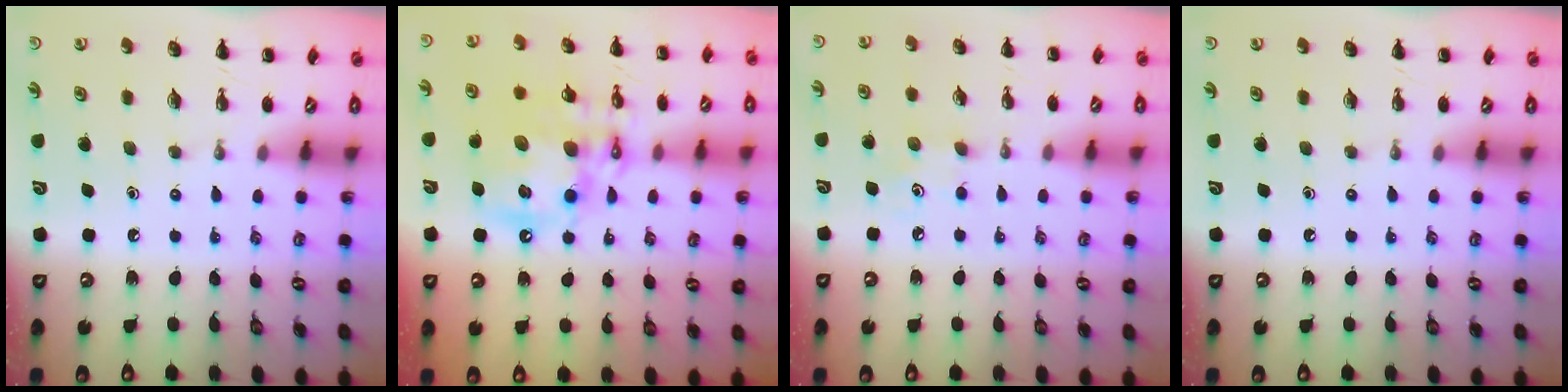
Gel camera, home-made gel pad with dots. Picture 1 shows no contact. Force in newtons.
{"total": 16.7, "press": 16.4, "slide": 3.3}
{"total": 3.4, "press": 3.3, "slide": 1.0}
{"total": 0.0}